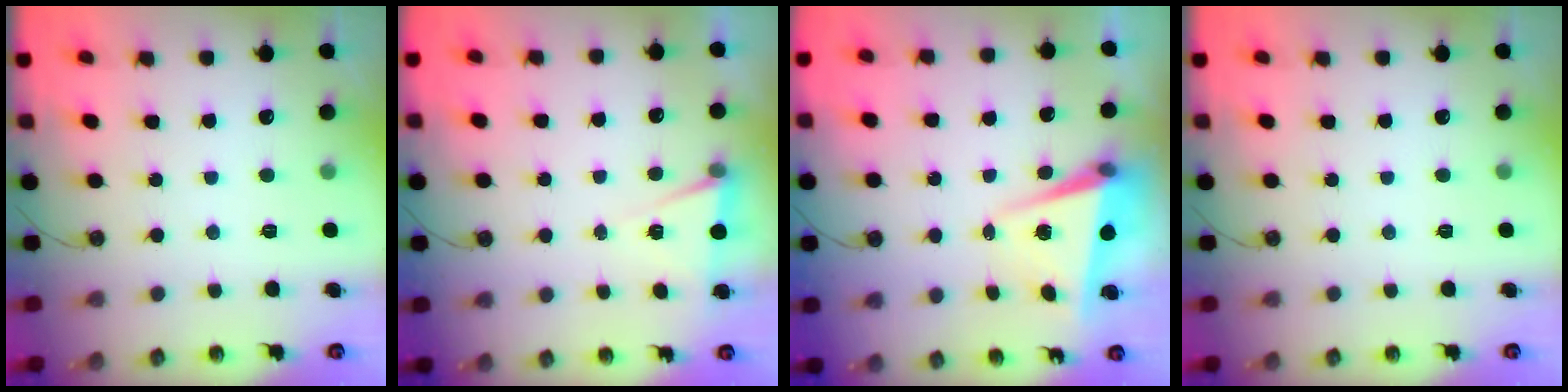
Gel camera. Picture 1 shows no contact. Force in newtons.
{"total": 5.2, "press": 2.7, "slide": 4.5}
{"total": 5.1, "press": 5.0, "slide": 1.4}
{"total": 0.0}